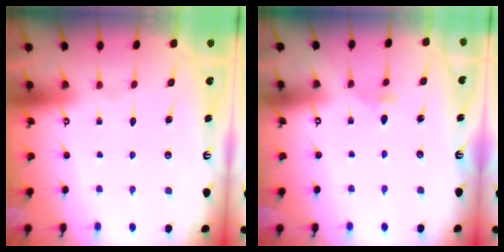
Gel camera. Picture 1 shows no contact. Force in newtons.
{"total": 2.9, "press": 2.8, "slide": 0.8}